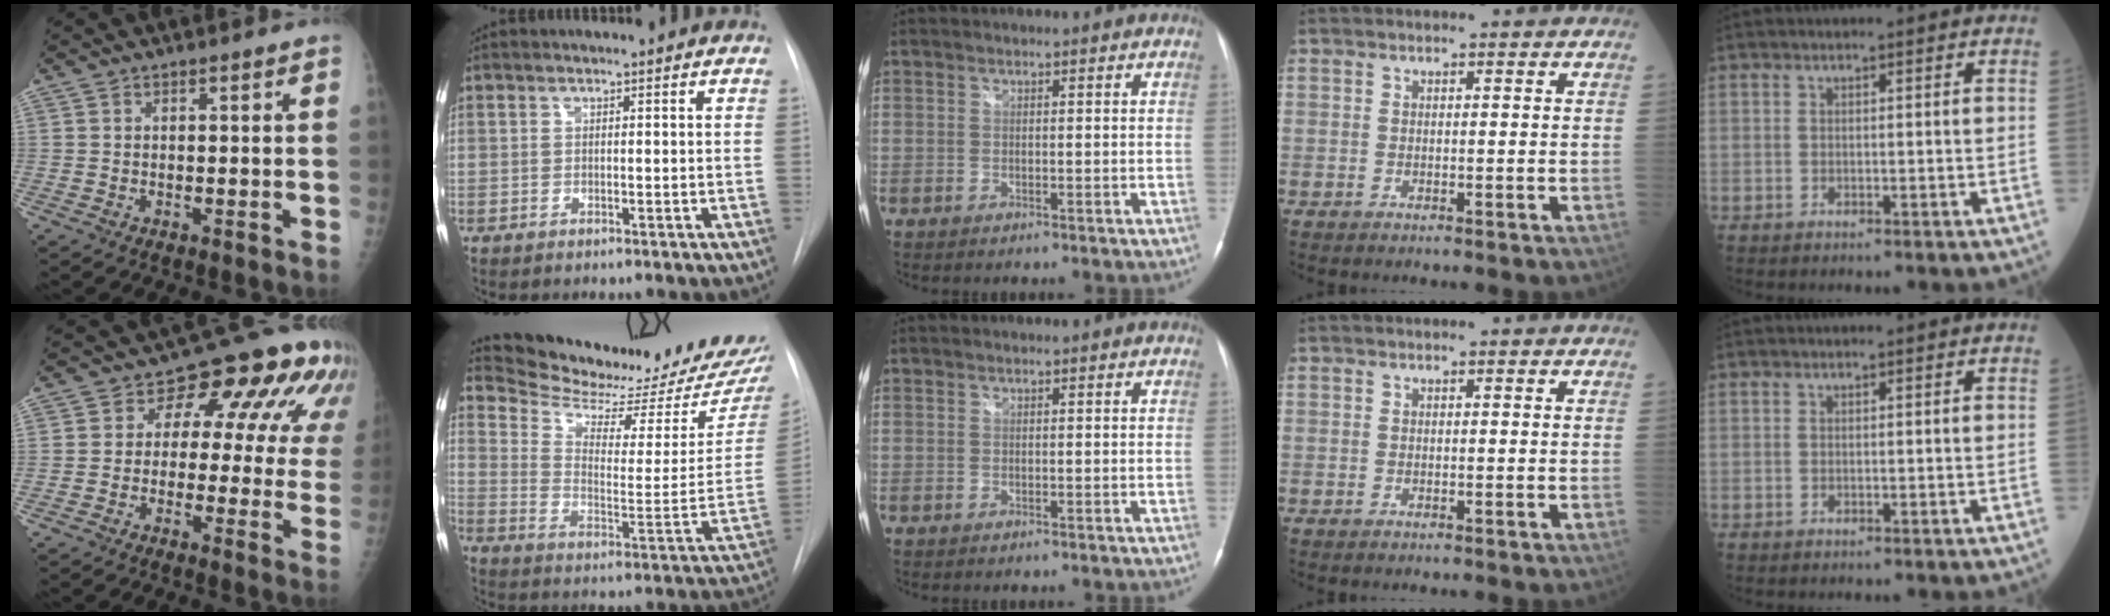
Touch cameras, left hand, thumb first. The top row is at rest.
{"thumb": {"total": 15.5, "force": [5.0, 9.1, 11.5], "torque": [-0.089, 0.017, 0.048]}, "index": {"total": 20.1, "force": [19.2, 1.2, 6.0], "torque": [-0.098, -0.105, 0.263]}}